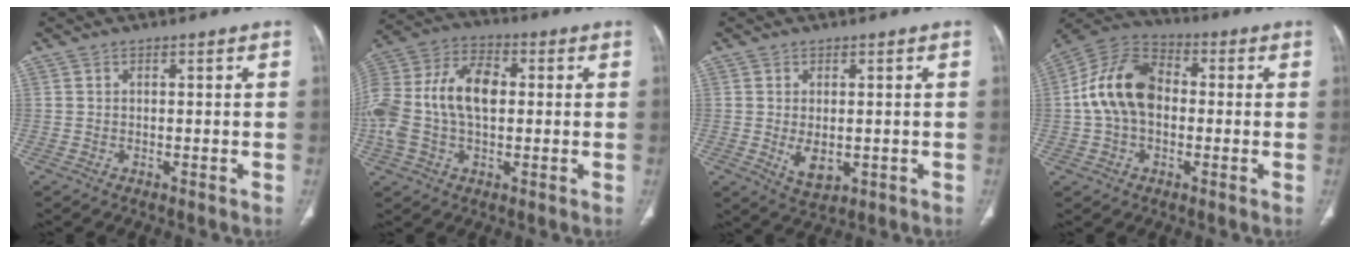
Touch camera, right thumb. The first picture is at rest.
{"total": 17.7, "force": [0.5, 10.9, 13.9], "torque": [-0.304, 0.033, 0.006]}
{"total": 4.8, "force": [-0.6, 2.7, 3.8], "torque": [-0.061, -0.011, 0.001]}
{"total": 13.8, "force": [0.0, 9.4, 10.0], "torque": [-0.181, 0.035, -0.012]}